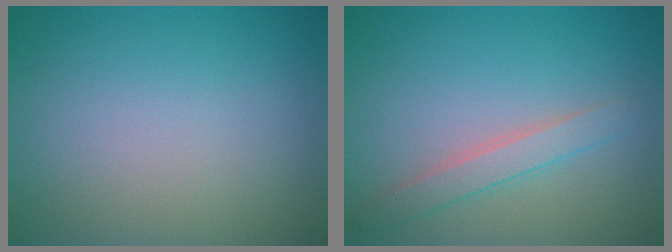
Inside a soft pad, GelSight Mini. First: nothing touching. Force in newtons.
{"total": 2.1, "press": 2.1, "slide": 0.0}